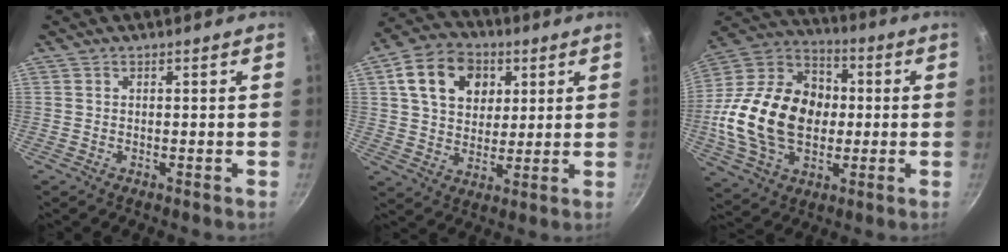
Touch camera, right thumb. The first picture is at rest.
{"total": 14.1, "force": [4.8, 10.6, 7.9], "torque": [-0.110, -0.001, 0.074]}
{"total": 24.7, "force": [-1.2, 17.6, 17.3], "torque": [-0.291, 0.031, -0.026]}